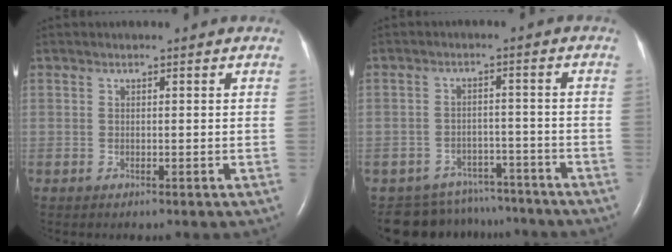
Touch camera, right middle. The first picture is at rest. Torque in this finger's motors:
{"motor_torque": [0.23, -0.23, 0.07, 0.00]}